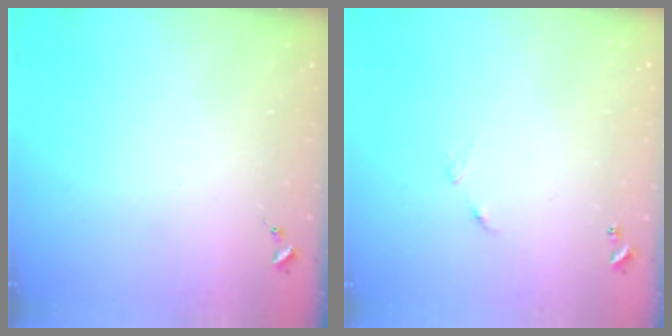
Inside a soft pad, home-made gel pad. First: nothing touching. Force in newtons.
{"total": 5.6, "press": 5.5, "slide": 0.6}